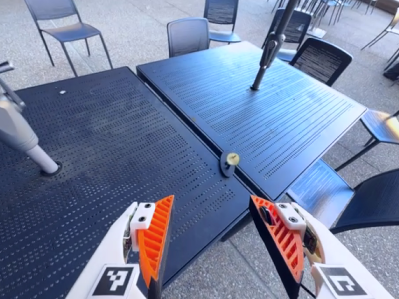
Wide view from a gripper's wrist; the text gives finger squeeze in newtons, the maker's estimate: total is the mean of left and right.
{"total": 0.0}